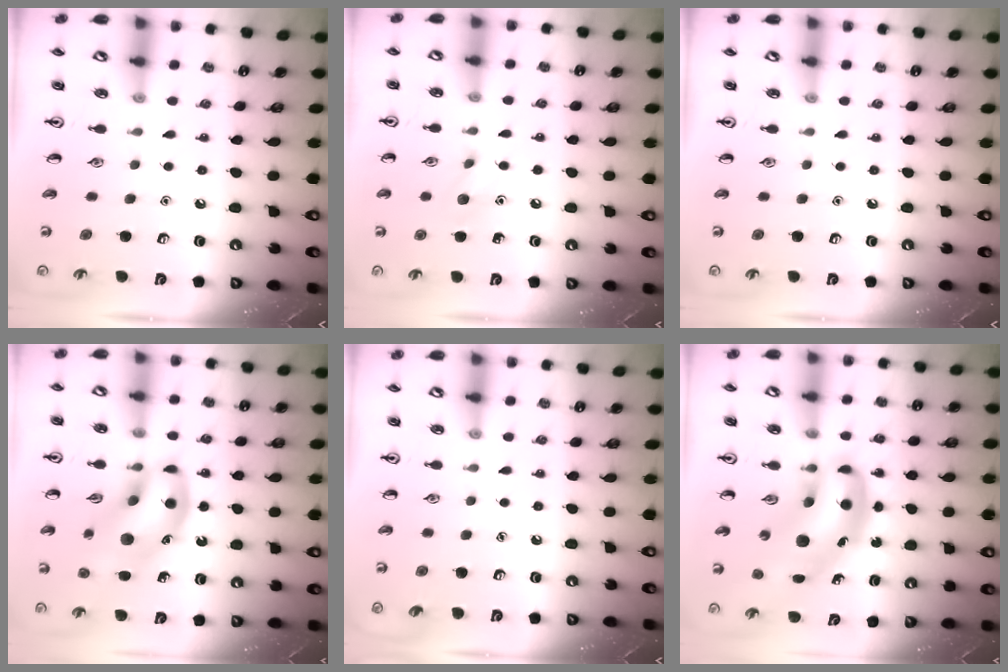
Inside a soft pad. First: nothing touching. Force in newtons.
{"total": 6.4, "press": 6.3, "slide": 1.4}
{"total": 0.0}
{"total": 15.8, "press": 15.6, "slide": 2.6}
{"total": 0.0}
{"total": 12.8, "press": 12.3, "slide": 3.8}